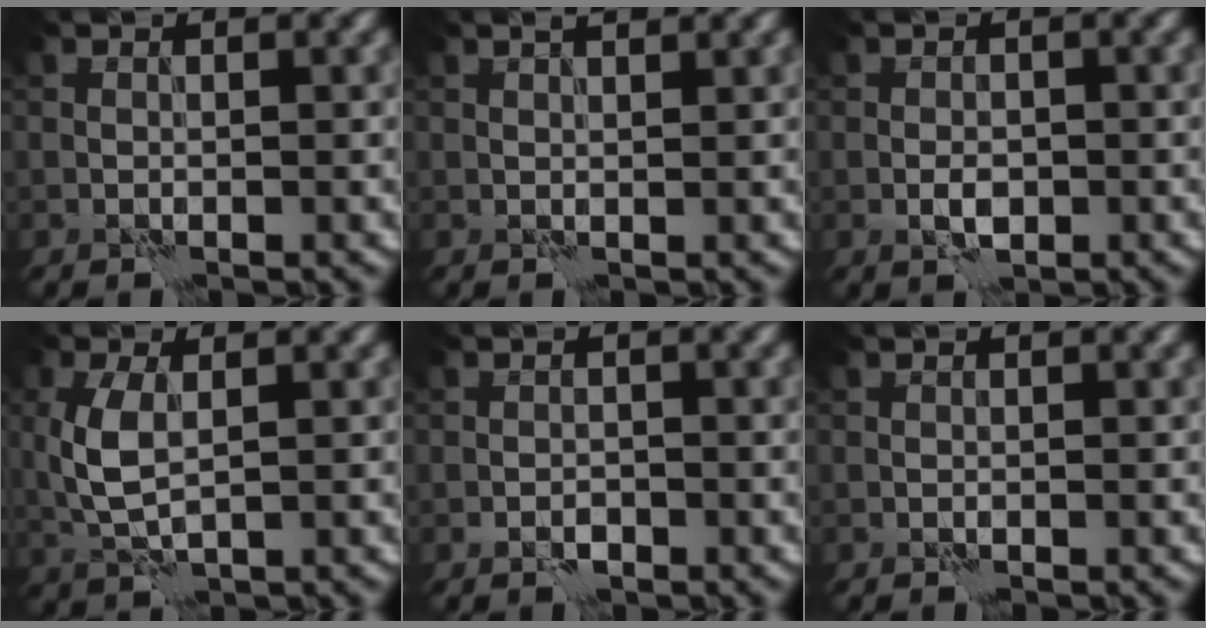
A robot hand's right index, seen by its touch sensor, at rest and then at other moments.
{"total": 1.5, "force": [1.1, 0.4, 0.9], "torque": [-0.010, -0.002, 0.010]}
{"total": 1.6, "force": [-0.5, 0.8, 1.2], "torque": [-0.021, 0.004, -0.010]}
{"total": 4.1, "force": [0.4, 2.0, 3.6], "torque": [-0.089, 0.004, 0.010]}
{"total": 1.2, "force": [-0.8, 0.7, 0.6], "torque": [-0.007, 0.002, -0.015]}
{"total": 0.0}